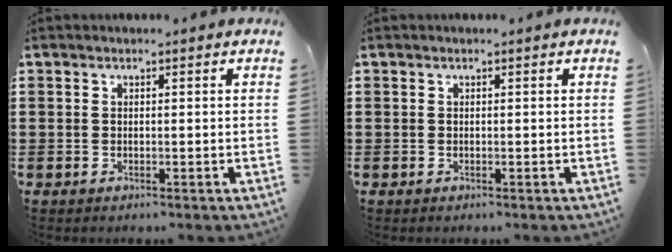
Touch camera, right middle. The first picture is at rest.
{"total": 0.0}